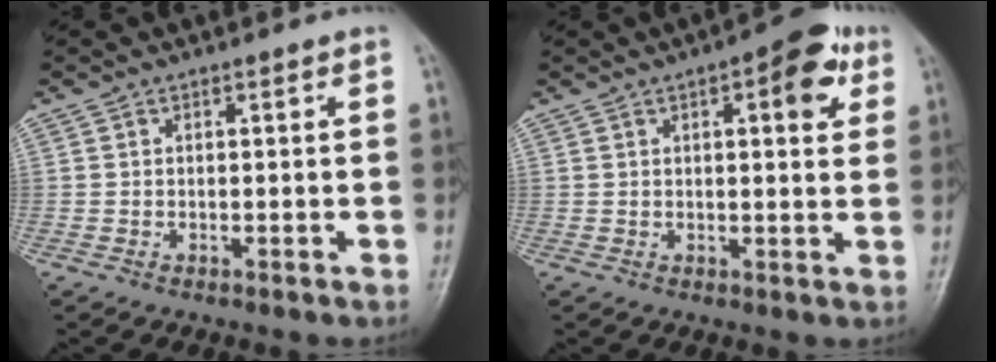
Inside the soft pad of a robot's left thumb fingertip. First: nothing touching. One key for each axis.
{"total": 8.4, "fx": 3.4, "fy": 3.2, "fz": 7.0, "tx": -0.067, "ty": -0.002, "tz": 0.035}